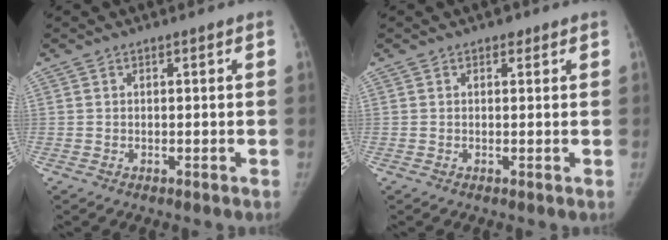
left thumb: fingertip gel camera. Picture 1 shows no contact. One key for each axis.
{"total": 1.1, "fx": 0.7, "fy": 0.8, "fz": 0.4, "tx": 0.004, "ty": -0.002, "tz": 0.005}